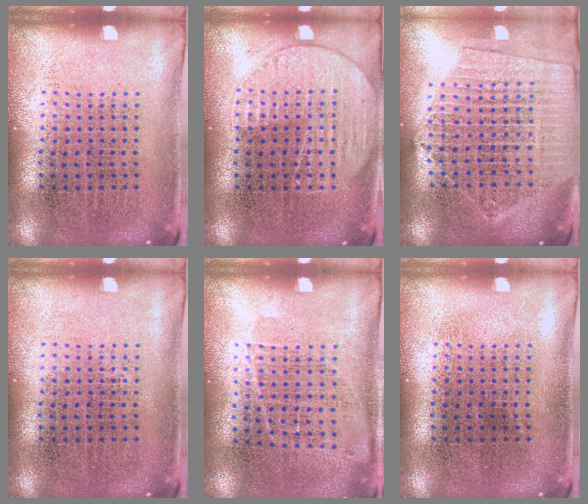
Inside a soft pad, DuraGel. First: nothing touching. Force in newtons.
{"total": 2.0, "press": 1.9, "slide": 0.3}
{"total": 1.9, "press": 1.8, "slide": 0.7}
{"total": 0.0}
{"total": 0.9, "press": 0.7, "slide": 0.5}
{"total": 0.0}